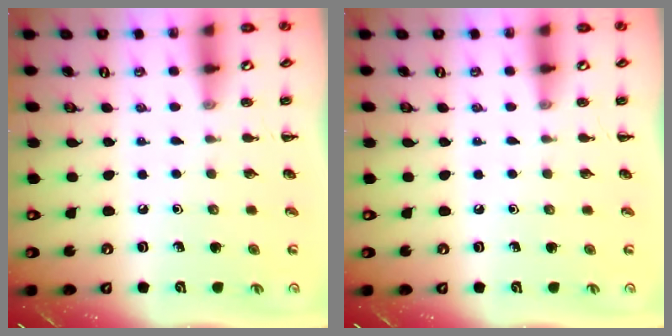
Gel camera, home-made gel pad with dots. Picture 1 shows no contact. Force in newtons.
{"total": 0.0}